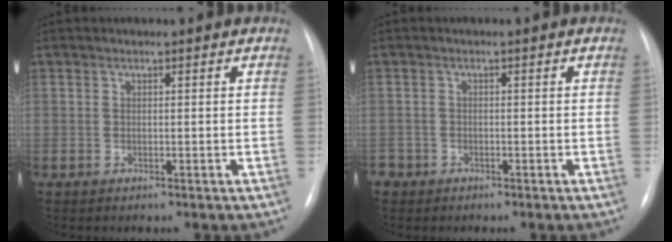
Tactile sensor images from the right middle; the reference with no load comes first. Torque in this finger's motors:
{"motor_torque": [0.88, -1.08, 0.07, 0.01]}